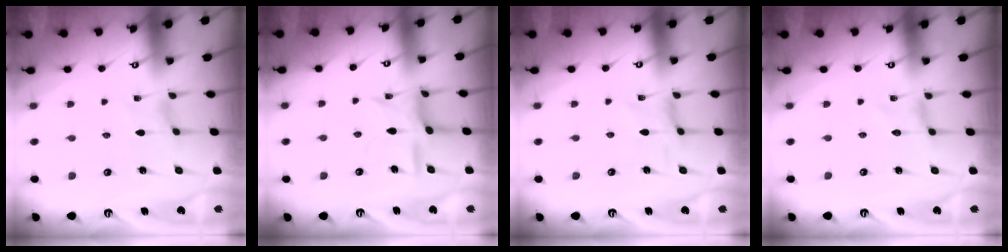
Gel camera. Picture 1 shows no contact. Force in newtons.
{"total": 9.8, "press": 9.7, "slide": 0.8}
{"total": 0.0}
{"total": 0.0}